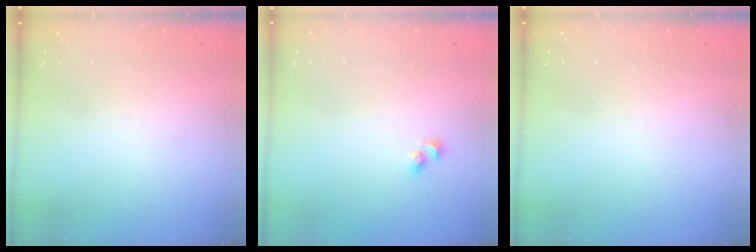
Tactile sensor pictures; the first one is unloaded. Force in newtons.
{"total": 2.7, "press": 2.5, "slide": 1.2}
{"total": 0.0}